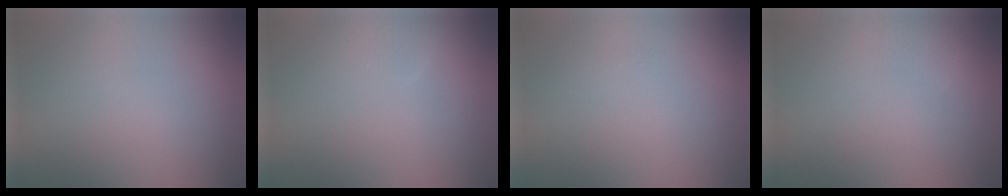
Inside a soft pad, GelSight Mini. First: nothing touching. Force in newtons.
{"total": 1.3, "press": 1.3, "slide": 0.1}
{"total": 0.0}
{"total": 0.9, "press": 0.9, "slide": 0.1}